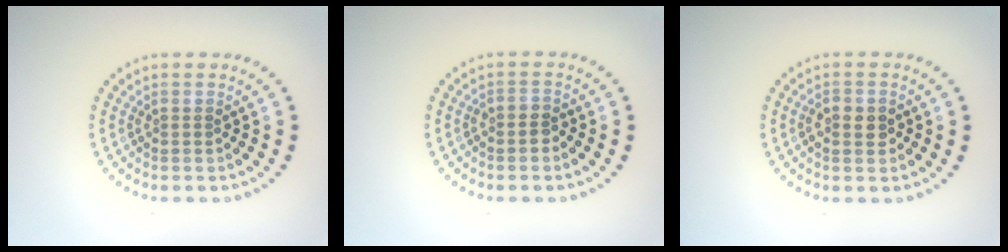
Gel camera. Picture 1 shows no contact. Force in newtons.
{"total": 1.0, "press": 0.7, "slide": 0.6}
{"total": 2.1, "press": 2.0, "slide": 0.7}